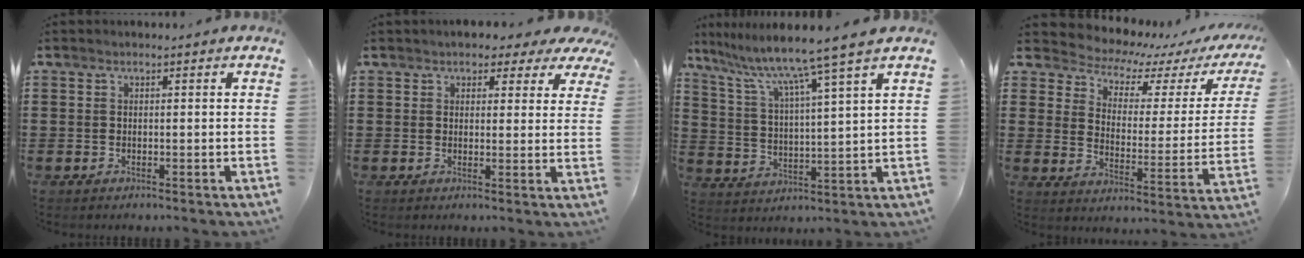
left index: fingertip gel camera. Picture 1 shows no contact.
{"total": 3.2, "force": [2.5, 1.5, 1.4], "torque": [-0.022, -0.010, 0.040]}
{"total": 9.0, "force": [7.1, -1.4, 5.4], "torque": [-0.132, -0.047, 0.111]}
{"total": 4.3, "force": [4.0, 1.4, 0.9], "torque": [-0.049, -0.039, 0.061]}